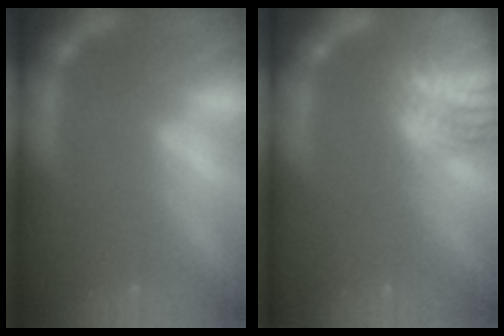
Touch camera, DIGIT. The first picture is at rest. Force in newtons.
{"total": 10.1}